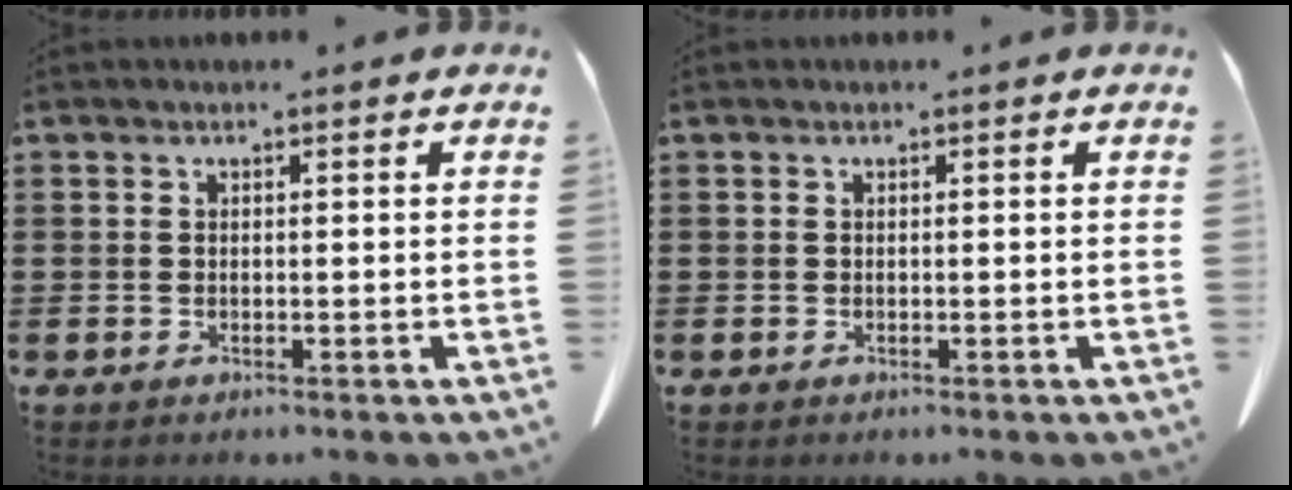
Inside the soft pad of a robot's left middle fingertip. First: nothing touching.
{"total": 0.0}